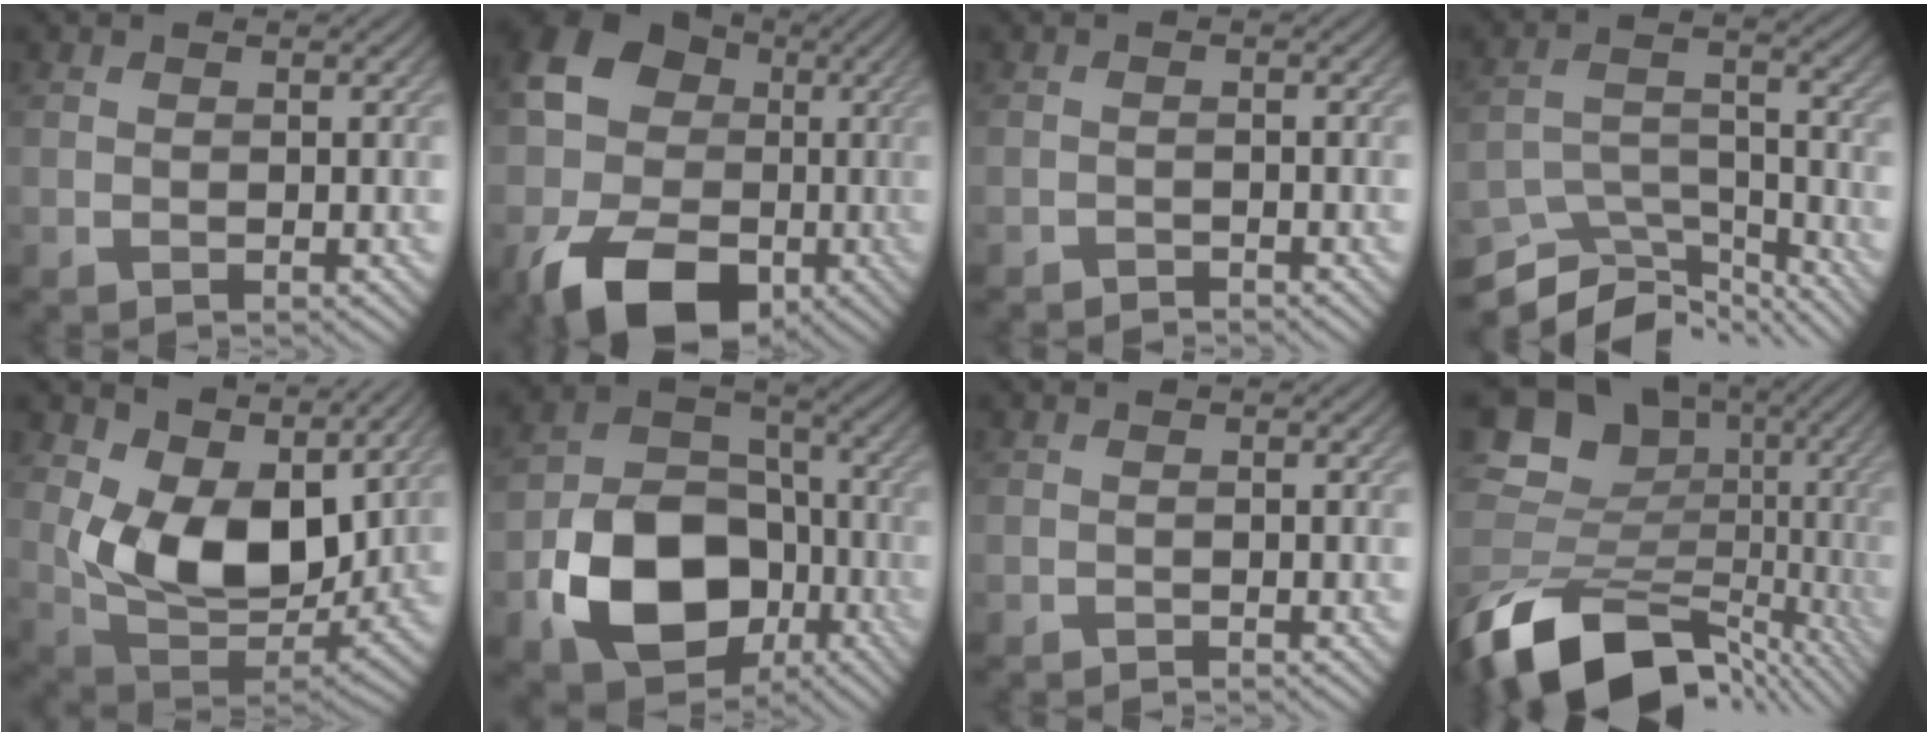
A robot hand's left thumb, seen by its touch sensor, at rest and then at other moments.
{"total": 17.4, "force": [-3.6, 13.9, 9.8], "torque": [-0.206, -0.030, -0.055]}
{"total": 1.2, "force": [-1.1, 0.1, 0.1], "torque": [-0.001, -0.001, -0.025]}
{"total": 11.1, "force": [-9.8, 3.2, 4.1], "torque": [-0.082, -0.002, -0.164]}
{"total": 11.4, "force": [4.0, 7.2, 7.8], "torque": [-0.159, -0.016, 0.070]}
{"total": 14.5, "force": [-5.6, 10.4, 8.3], "torque": [-0.169, -0.037, -0.106]}
{"total": 0.5, "force": [-0.5, 0.0, 0.0], "torque": [0.003, -0.001, -0.011]}
{"total": 16.5, "force": [-6.0, 11.9, 9.7], "torque": [-0.196, -0.012, -0.090]}